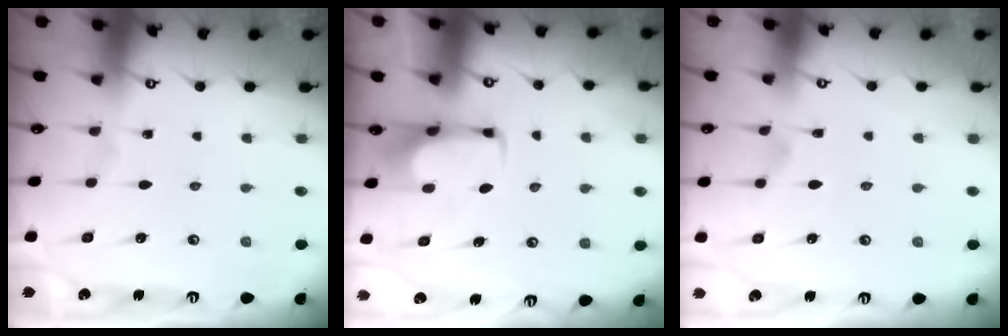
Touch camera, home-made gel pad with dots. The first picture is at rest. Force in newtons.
{"total": 1.7, "press": 1.6, "slide": 0.4}
{"total": 2.2, "press": 1.9, "slide": 1.1}